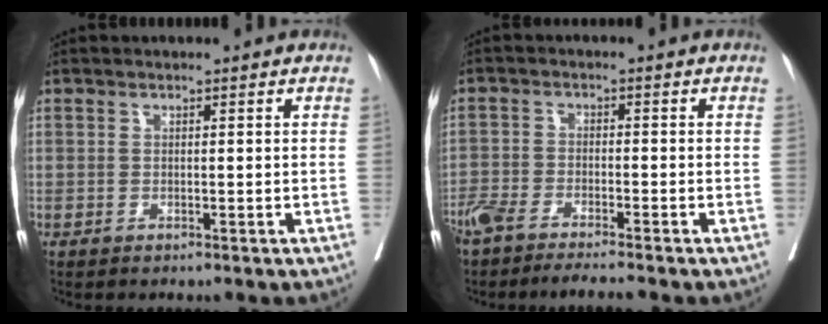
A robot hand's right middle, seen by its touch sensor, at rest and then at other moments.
{"total": 7.5, "force": [-6.7, 0.3, 3.5], "torque": [-0.056, -0.011, -0.114]}